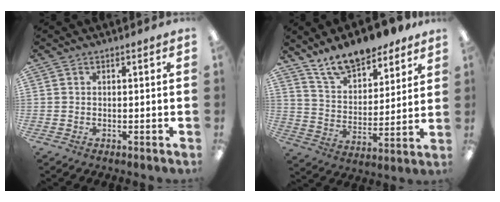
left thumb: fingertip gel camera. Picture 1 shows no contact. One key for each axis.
{"total": 13.9, "fx": 11.9, "fy": 5.2, "fz": 5.0, "tx": -0.091, "ty": -0.076, "tz": 0.219}